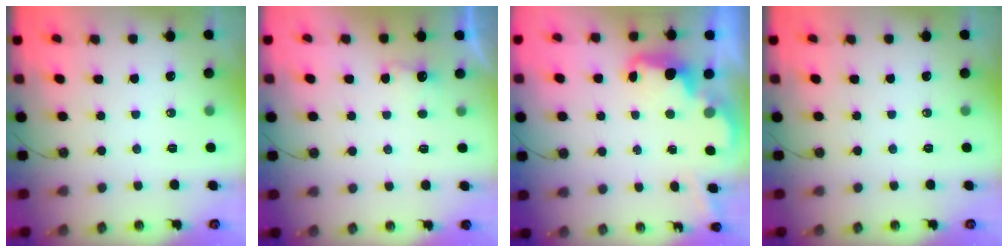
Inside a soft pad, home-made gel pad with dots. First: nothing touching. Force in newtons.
{"total": 2.4, "press": 2.2, "slide": 0.9}
{"total": 2.4, "press": 2.3, "slide": 0.7}
{"total": 0.0}